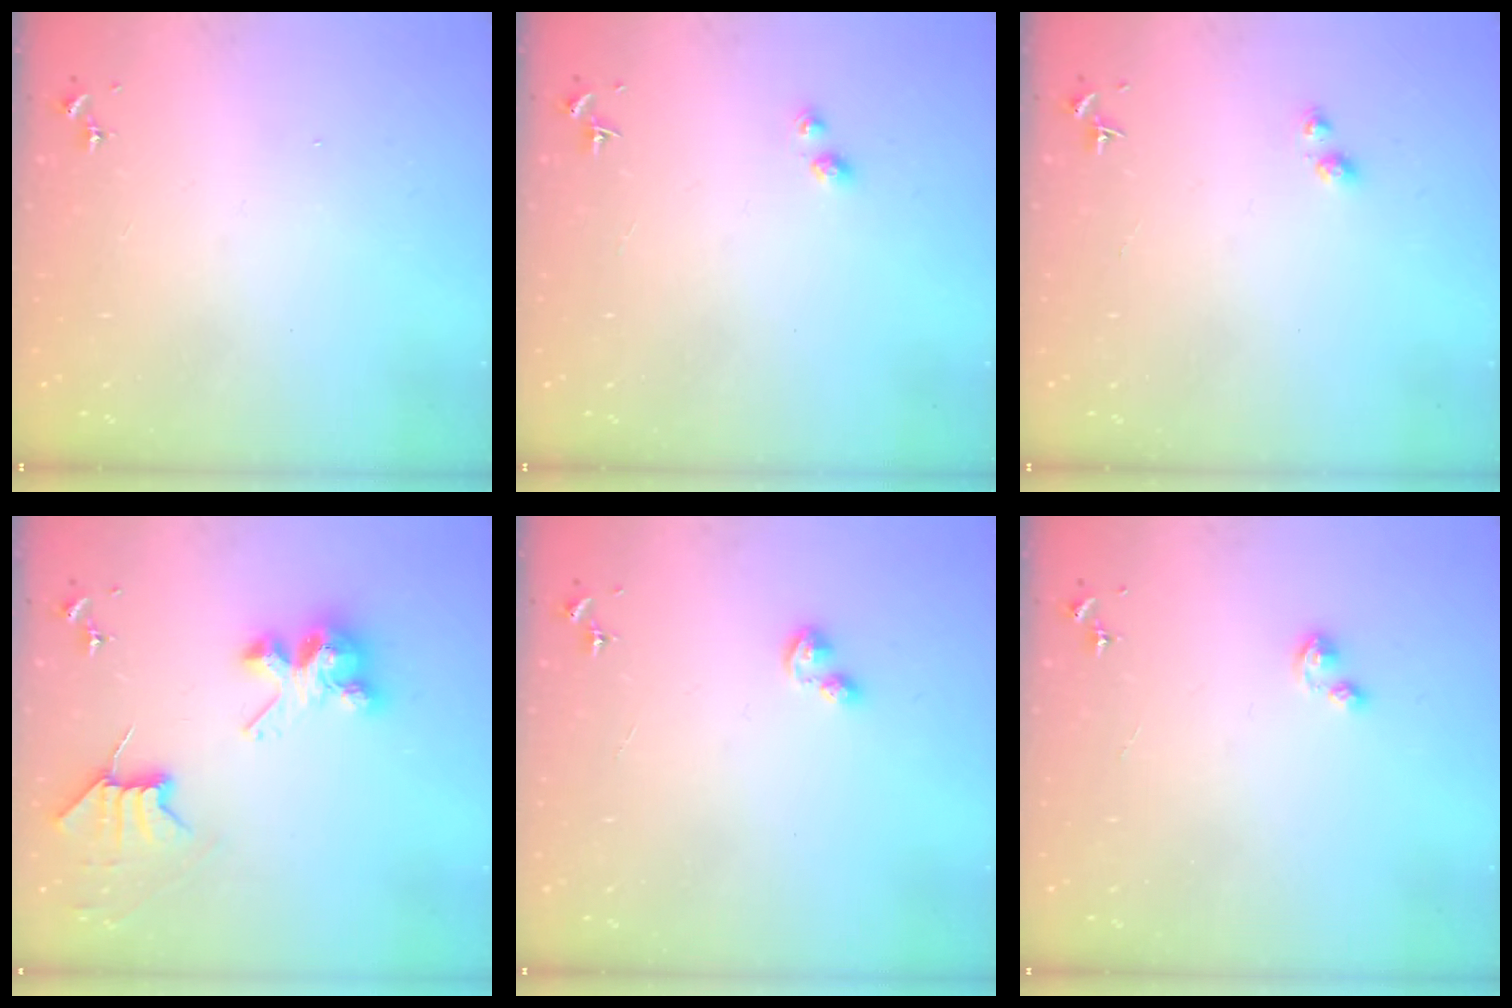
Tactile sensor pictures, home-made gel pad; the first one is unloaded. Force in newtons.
{"total": 2.6, "press": 2.6, "slide": 0.5}
{"total": 3.3, "press": 3.2, "slide": 0.6}
{"total": 8.2, "press": 8.2, "slide": 1.0}
{"total": 2.7, "press": 2.7, "slide": 0.3}
{"total": 2.6, "press": 2.6, "slide": 0.3}